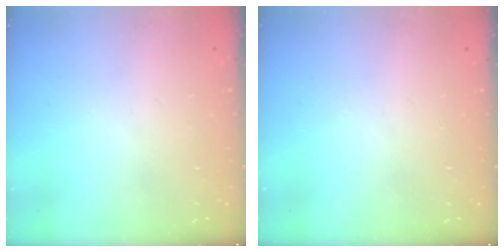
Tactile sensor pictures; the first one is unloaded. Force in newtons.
{"total": 0.0}